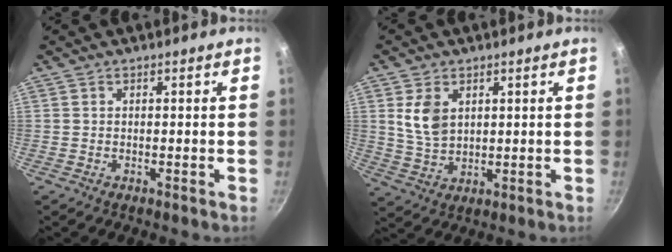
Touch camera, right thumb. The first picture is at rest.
{"total": 7.0, "force": [2.3, 4.6, 4.7], "torque": [-0.081, -0.016, 0.051]}